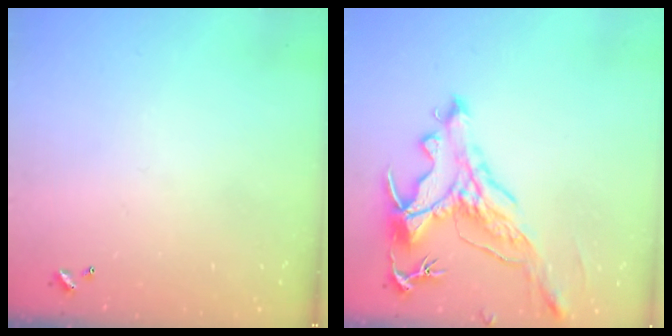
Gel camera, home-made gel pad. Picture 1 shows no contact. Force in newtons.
{"total": 2.5, "press": 2.2, "slide": 1.2}